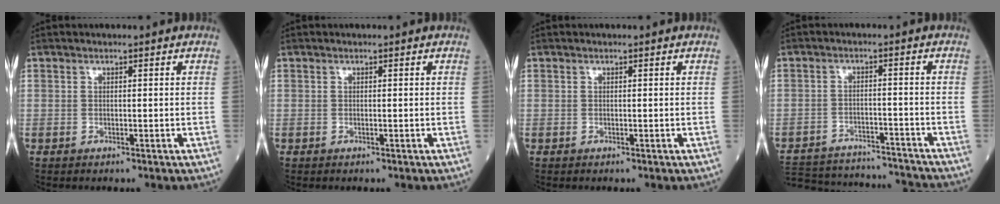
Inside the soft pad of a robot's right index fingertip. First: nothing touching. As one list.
[{"total": 0.0}, {"total": 0.0}, {"total": 20.5, "force": [-19.5, 3.0, 5.8], "torque": [-0.137, -0.011, -0.272]}]